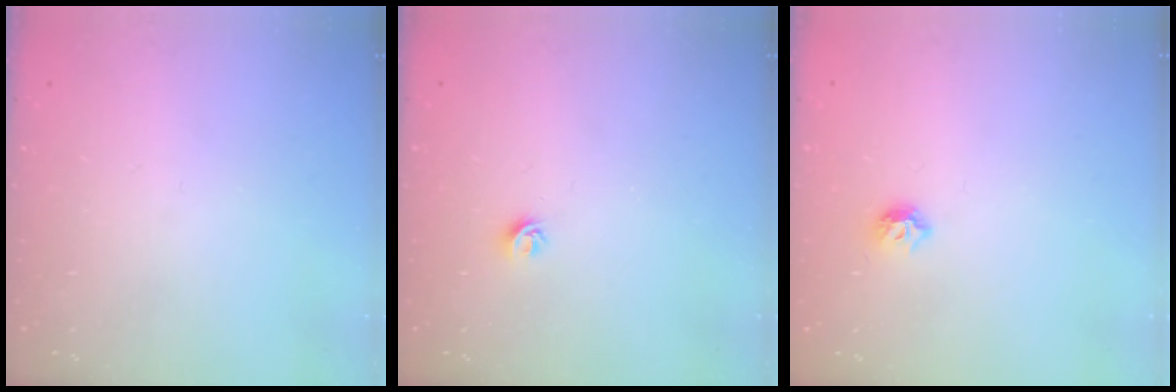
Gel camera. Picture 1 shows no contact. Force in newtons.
{"total": 4.2, "press": 4.1, "slide": 0.7}
{"total": 6.0, "press": 5.9, "slide": 1.0}